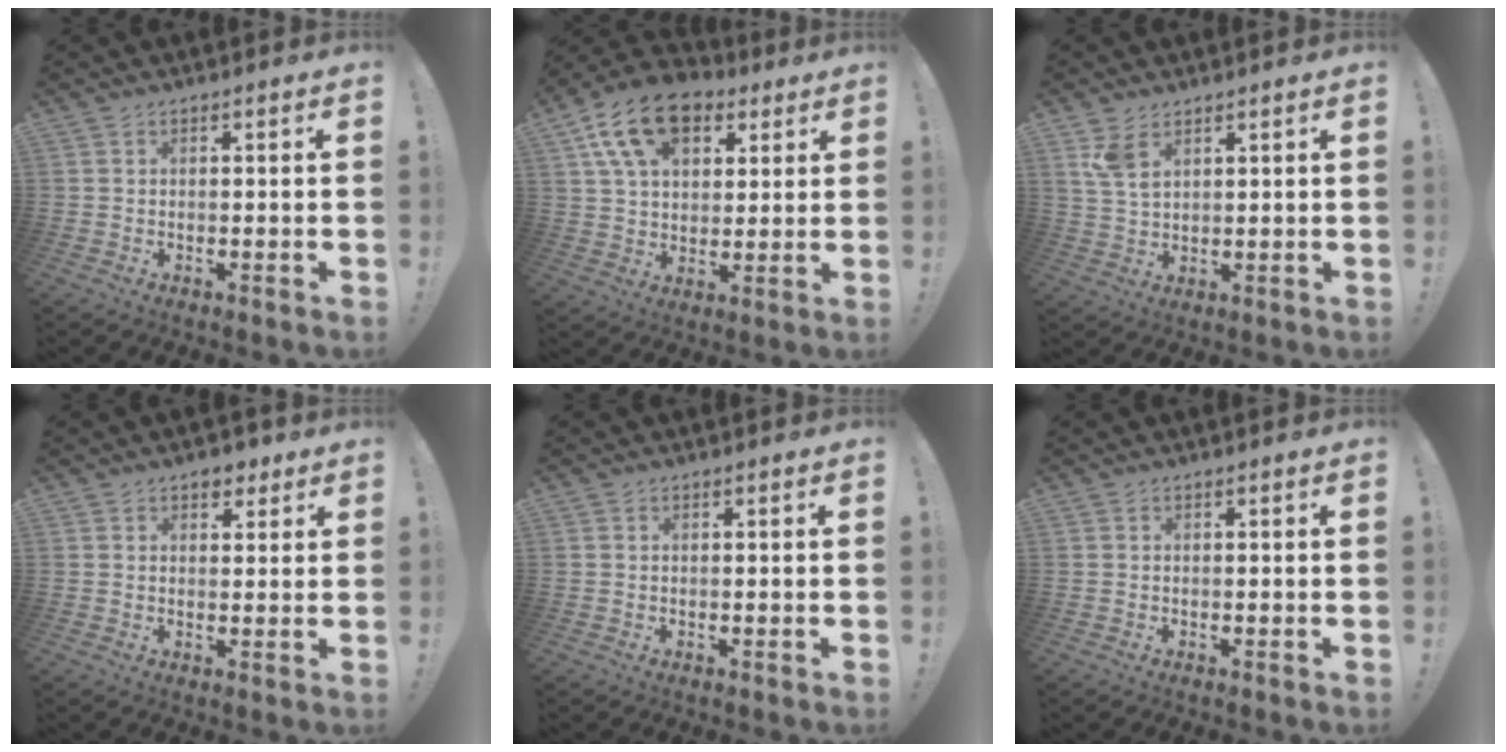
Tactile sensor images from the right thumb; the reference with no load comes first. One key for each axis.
{"total": 16.4, "fx": 8.3, "fy": 10.3, "fz": 9.6, "tx": -0.161, "ty": -0.027, "tz": 0.155}
{"total": 5.6, "fx": 3.6, "fy": 2.4, "fz": 3.6, "tx": -0.060, "ty": -0.021, "tz": 0.067}
{"total": 3.9, "fx": 2.5, "fy": 2.7, "fz": 1.3, "tx": 0.003, "ty": -0.011, "tz": 0.039}
{"total": 0.0}
{"total": 0.0}